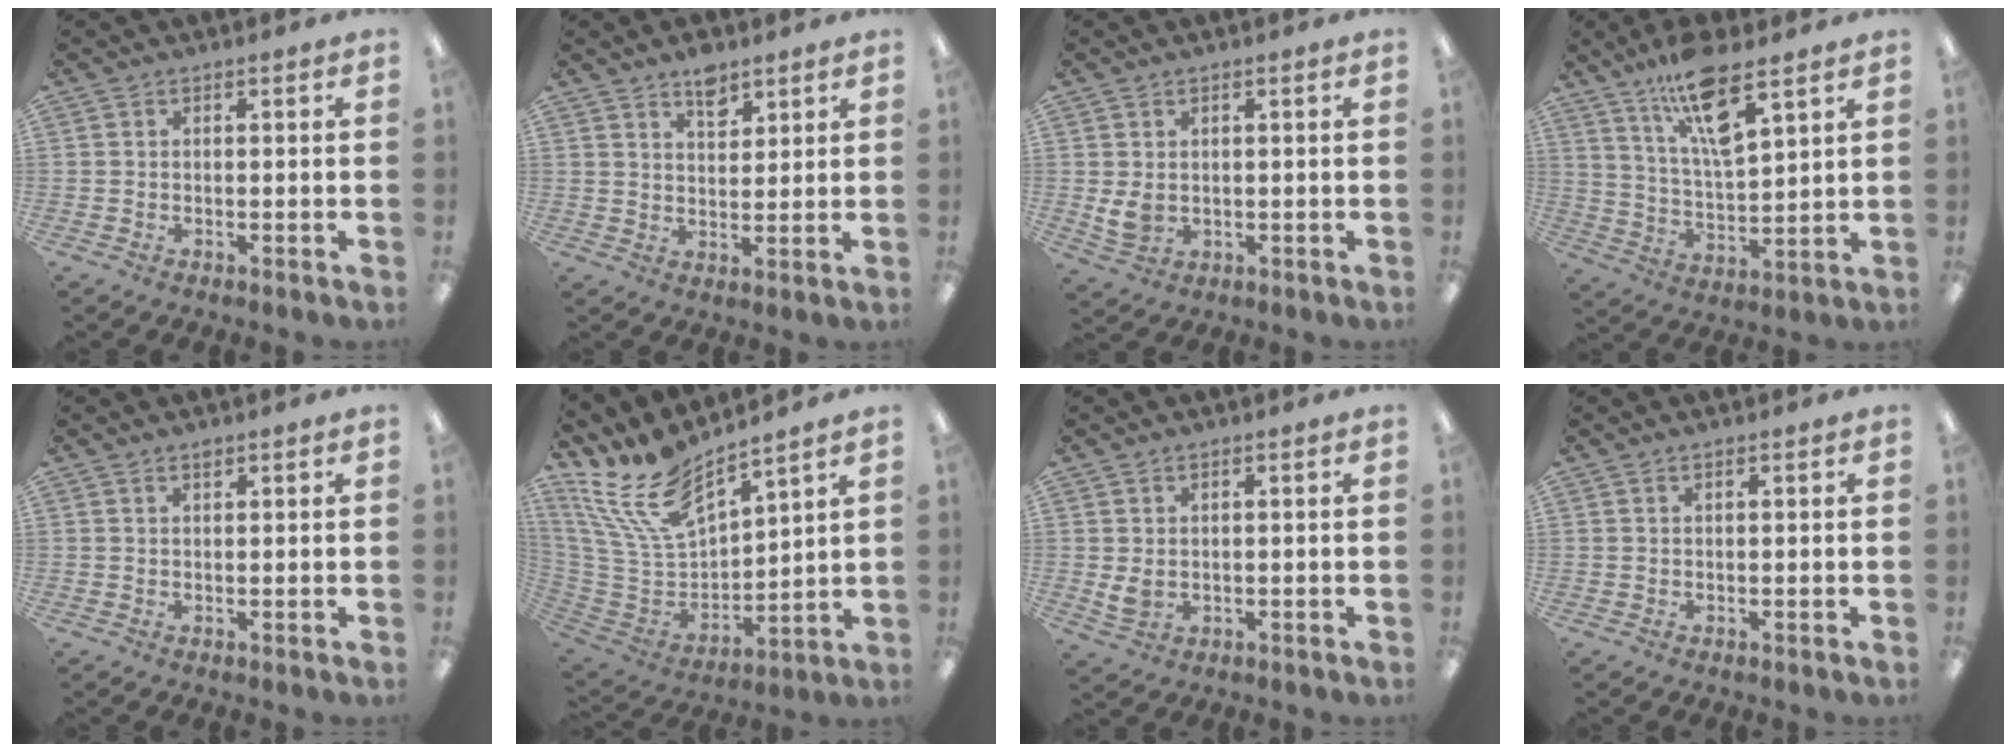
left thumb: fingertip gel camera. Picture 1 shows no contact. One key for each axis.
{"total": 5.8, "fx": 4.4, "fy": 2.8, "fz": 2.6, "tx": -0.029, "ty": -0.026, "tz": 0.076}
{"total": 4.2, "fx": 1.0, "fy": 3.0, "fz": 2.8, "tx": -0.051, "ty": -0.008, "tz": 0.015}
{"total": 14.4, "fx": 9.7, "fy": 4.2, "fz": 9.8, "tx": -0.169, "ty": -0.043, "tz": 0.164}
{"total": 1.1, "fx": 1.0, "fy": 0.3, "fz": 0.4, "tx": -0.010, "ty": 0.000, "tz": 0.019}
{"total": 16.7, "fx": 12.6, "fy": 6.6, "fz": 8.7, "tx": -0.212, "ty": -0.091, "tz": 0.229}
{"total": 3.4, "fx": 0.8, "fy": 2.2, "fz": 2.4, "tx": -0.038, "ty": -0.007, "tz": 0.013}
{"total": 0.6, "fx": 0.5, "fy": 0.1, "fz": 0.3, "tx": -0.007, "ty": 0.001, "tz": 0.009}